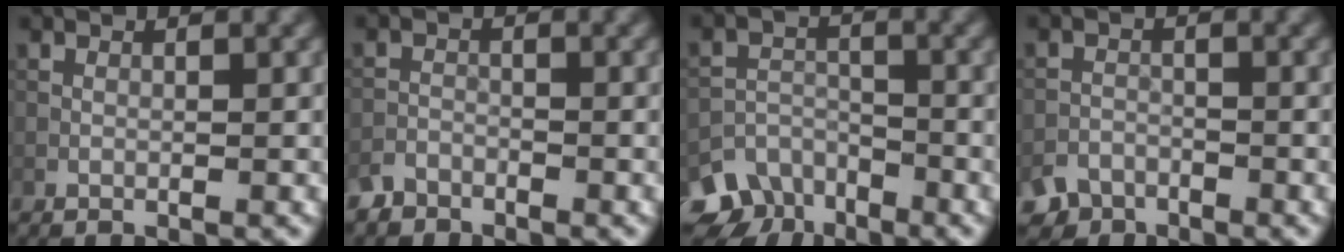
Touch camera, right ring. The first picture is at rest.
{"total": 1.9, "force": [-1.7, 0.9, 0.1], "torque": [-0.001, 0.002, -0.040]}
{"total": 6.1, "force": [-4.6, 3.8, 1.2], "torque": [-0.006, -0.012, -0.077]}
{"total": 3.3, "force": [-2.8, 1.8, 0.3], "torque": [0.003, -0.002, -0.048]}